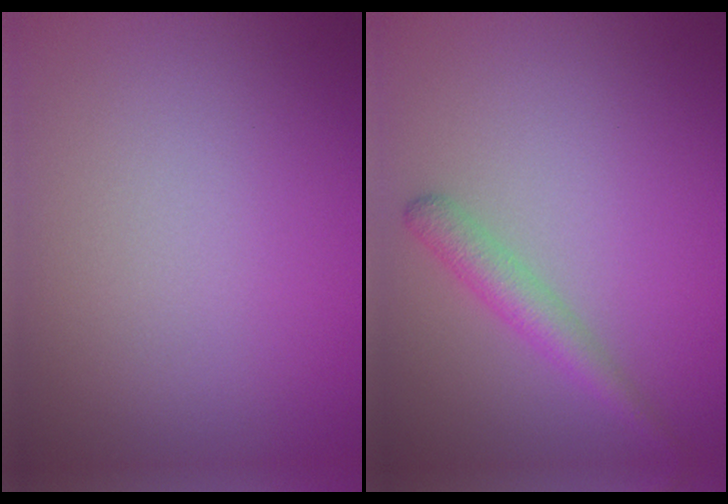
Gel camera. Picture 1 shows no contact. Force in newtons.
{"total": 2.2, "press": 2.2, "slide": 0.1}